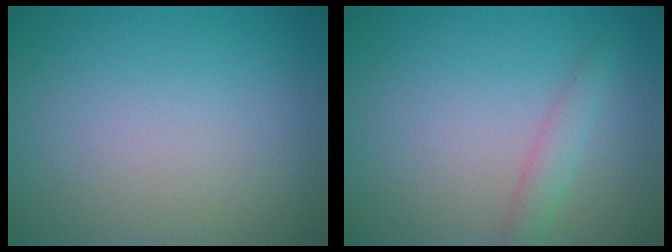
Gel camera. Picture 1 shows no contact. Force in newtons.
{"total": 1.7, "press": 1.7, "slide": 0.1}